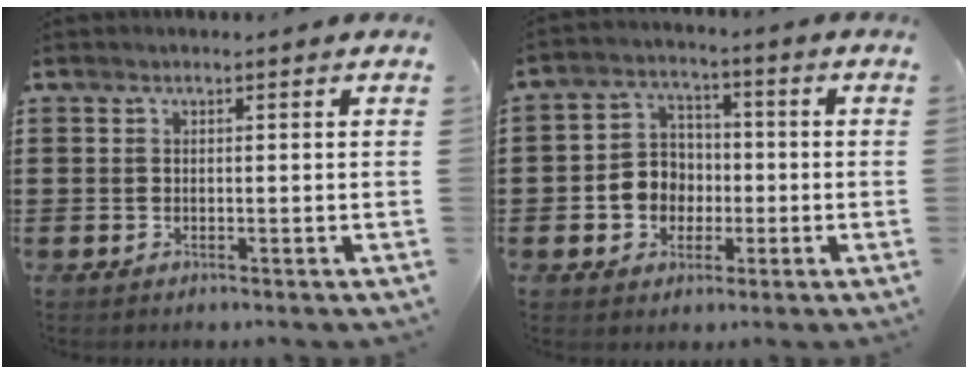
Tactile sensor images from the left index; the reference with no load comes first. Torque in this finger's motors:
{"motor_torque": [1.73, 0.19, 0.74, 0.08]}